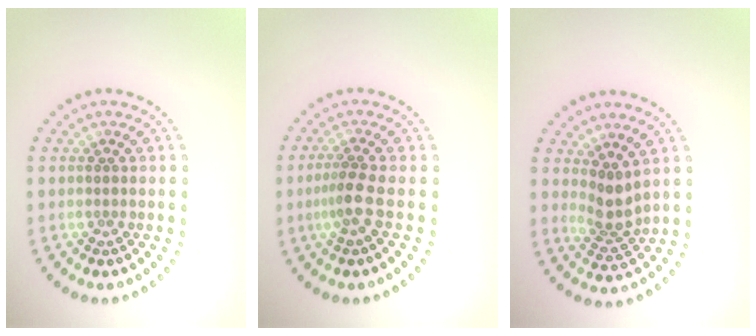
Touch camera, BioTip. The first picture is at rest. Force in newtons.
{"total": 2.2, "press": 1.6, "slide": 1.5}
{"total": 2.6, "press": 2.0, "slide": 1.7}